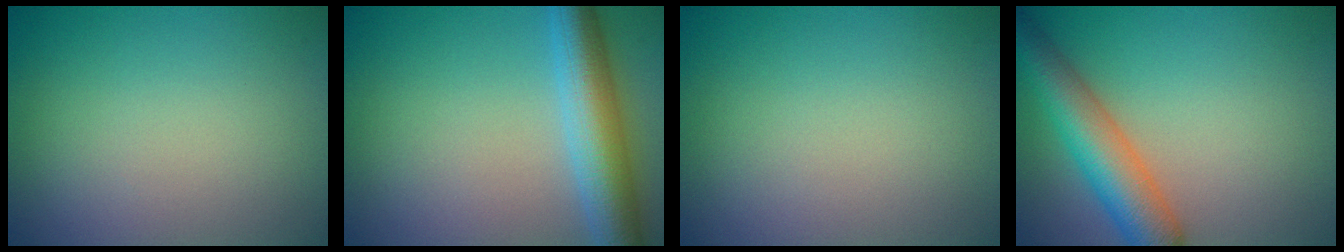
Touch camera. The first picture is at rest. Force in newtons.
{"total": 6.3, "press": 6.3, "slide": 0.1}
{"total": 0.0}
{"total": 6.2, "press": 6.2, "slide": 0.3}